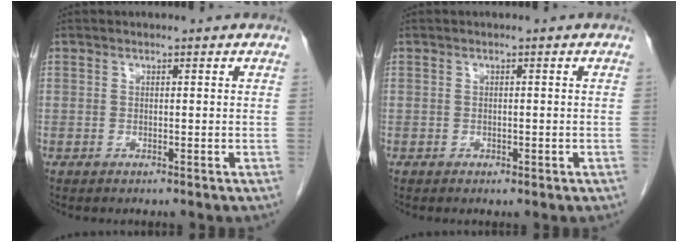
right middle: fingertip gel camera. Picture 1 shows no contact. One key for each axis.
{"total": 0.7, "fx": -0.3, "fy": 0.4, "fz": 0.4, "tx": -0.008, "ty": 0.000, "tz": -0.002}